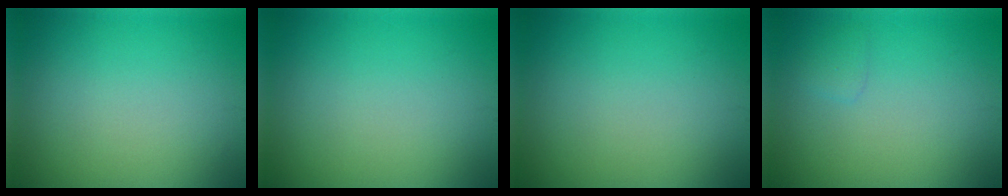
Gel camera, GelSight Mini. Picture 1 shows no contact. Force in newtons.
{"total": 0.0}
{"total": 0.0}
{"total": 0.9, "press": 0.8, "slide": 0.1}